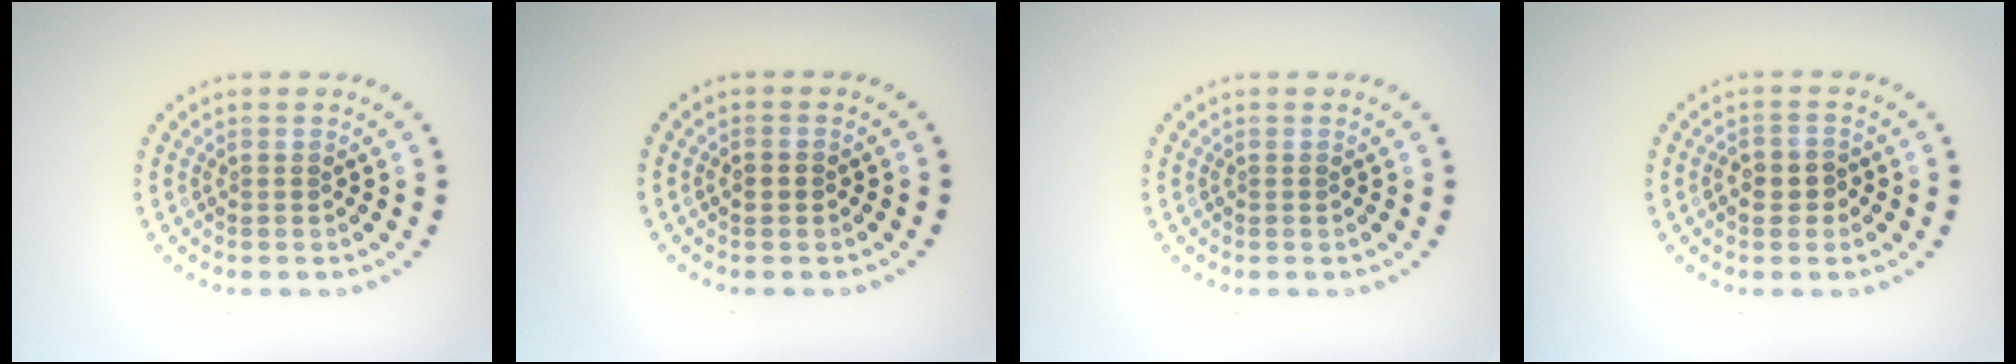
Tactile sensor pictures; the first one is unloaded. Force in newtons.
{"total": 1.2, "press": 1.2, "slide": 0.2}
{"total": 0.0}
{"total": 1.7, "press": 1.5, "slide": 0.6}